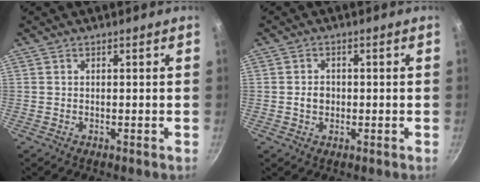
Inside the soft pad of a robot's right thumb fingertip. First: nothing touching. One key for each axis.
{"total": 2.7, "fx": -0.3, "fy": 2.2, "fz": 1.5, "tx": -0.015, "ty": 0.007, "tz": -0.006}